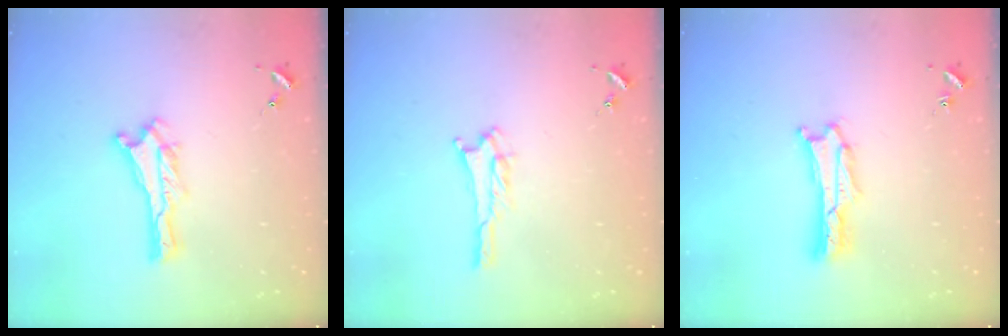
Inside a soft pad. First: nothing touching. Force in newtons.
{"total": 2.8, "press": 2.8, "slide": 0.3}
{"total": 1.7, "press": 1.7, "slide": 0.3}